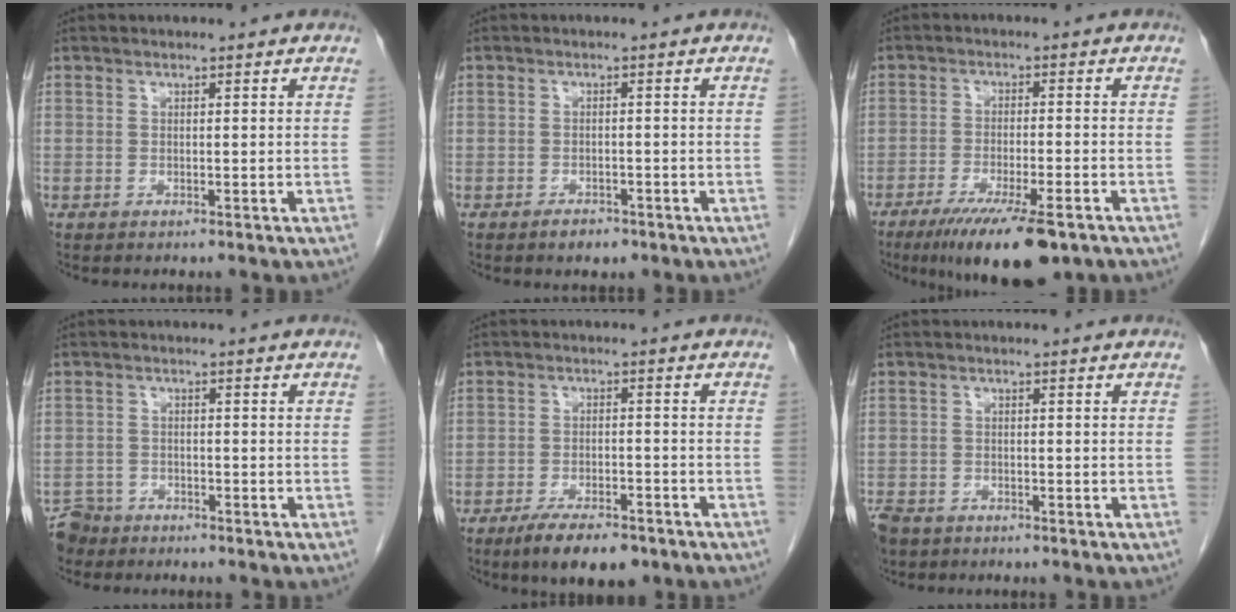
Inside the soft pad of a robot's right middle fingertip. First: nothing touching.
{"total": 2.1, "force": [-1.5, 1.1, 1.0], "torque": [-0.017, 0.002, -0.017]}
{"total": 12.3, "force": [-8.3, 2.2, 8.8], "torque": [-0.137, -0.025, -0.129]}
{"total": 5.7, "force": [-5.3, 2.0, 0.0], "torque": [0.003, -0.007, -0.103]}
{"total": 7.9, "force": [-5.7, 2.6, 4.8], "torque": [-0.078, -0.007, -0.091]}
{"total": 6.9, "force": [-4.7, 4.3, 2.5], "torque": [-0.068, -0.008, -0.082]}